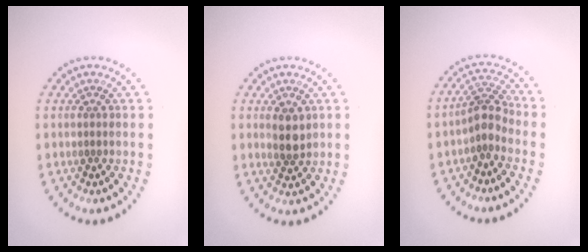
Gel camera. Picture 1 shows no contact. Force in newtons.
{"total": 2.1, "press": 2.0, "slide": 0.6}
{"total": 2.6, "press": 2.0, "slide": 1.7}